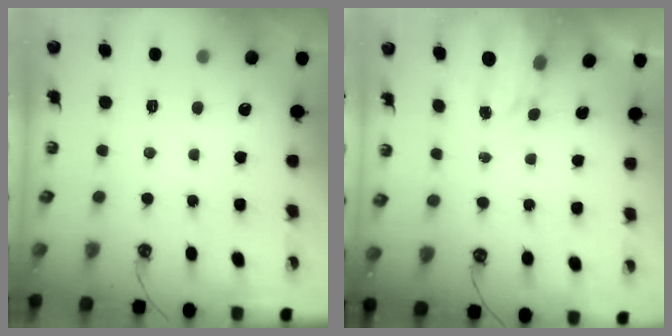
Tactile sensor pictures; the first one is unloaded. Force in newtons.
{"total": 2.6, "press": 2.6, "slide": 0.4}